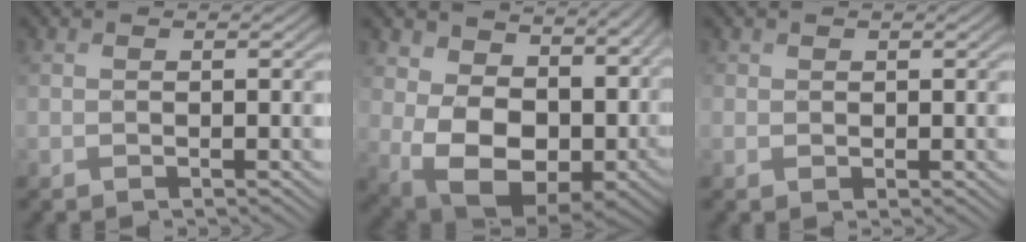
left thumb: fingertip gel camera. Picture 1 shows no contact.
{"total": 15.4, "force": [1.5, 10.1, 11.5], "torque": [-0.243, -0.031, 0.066]}
{"total": 0.7, "force": [0.1, 0.1, -0.7], "torque": [0.011, -0.002, 0.008]}